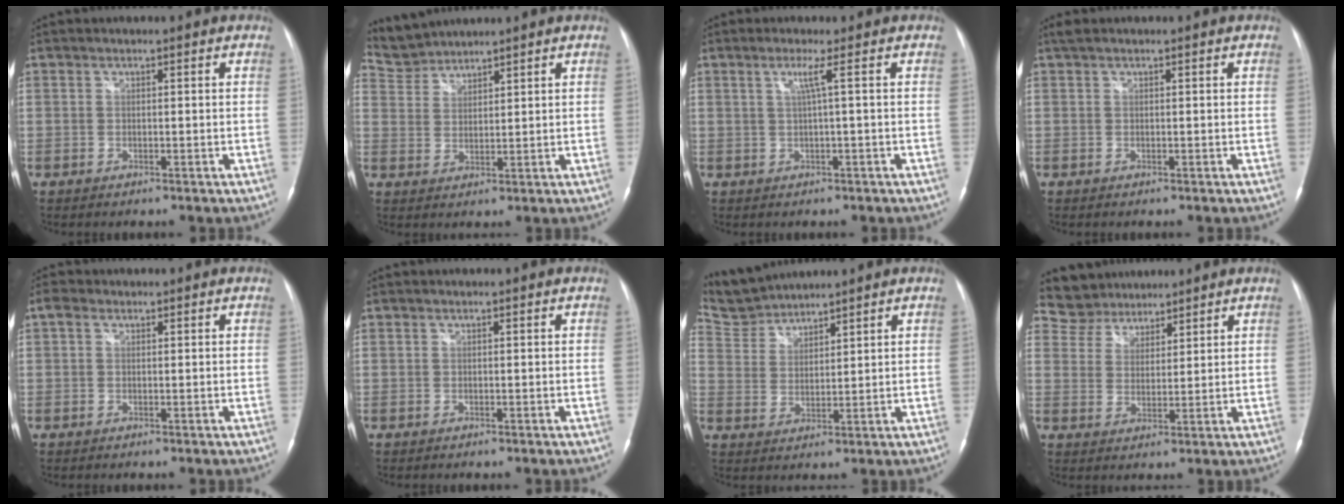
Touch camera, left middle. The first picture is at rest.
{"total": 4.7, "force": [4.6, 0.1, -0.7], "torque": [0.002, 0.017, 0.099]}
{"total": 2.2, "force": [0.5, -0.9, 1.9], "torque": [-0.042, -0.001, 0.013]}
{"total": 1.1, "force": [0.9, 0.2, 0.6], "torque": [-0.018, 0.017, 0.018]}
{"total": 1.4, "force": [0.6, 1.1, 0.7], "torque": [-0.017, 0.017, 0.007]}
{"total": 0.0}
{"total": 6.9, "force": [6.9, 0.5, 0.0], "torque": [-0.015, 0.015, 0.146]}
{"total": 6.0, "force": [5.4, 2.5, -0.7], "torque": [0.005, 0.014, 0.102]}